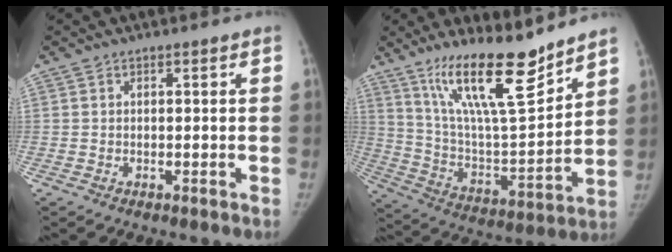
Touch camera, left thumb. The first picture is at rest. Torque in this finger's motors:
{"motor_torque": [1.26, -0.67, 1.55, -1.22, 0.49]}